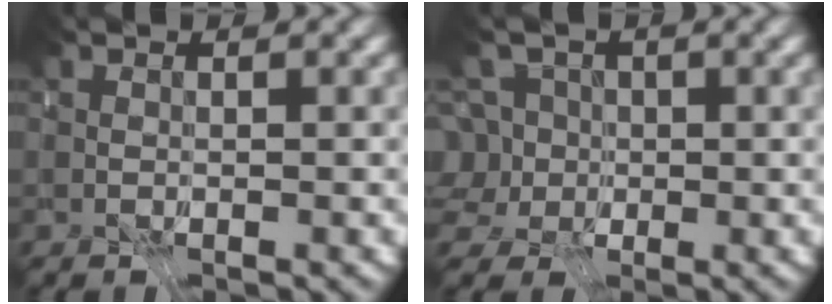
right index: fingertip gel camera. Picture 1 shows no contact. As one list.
[{"total": 4.6, "force": [1.4, 3.6, 2.5], "torque": [-0.030, 0.013, -0.018]}]